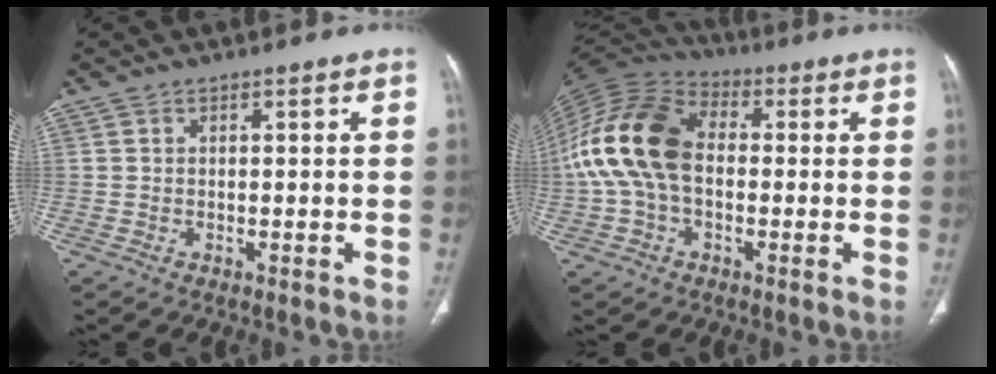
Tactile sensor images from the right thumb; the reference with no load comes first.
{"total": 17.0, "force": [-0.2, 11.1, 12.8], "torque": [-0.263, 0.035, -0.014]}